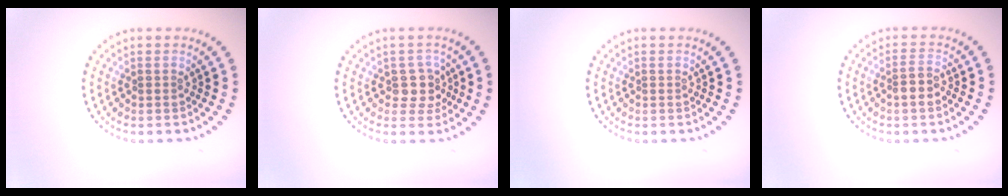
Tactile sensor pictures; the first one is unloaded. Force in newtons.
{"total": 2.4, "press": 2.0, "slide": 1.3}
{"total": 0.0}
{"total": 1.8, "press": 1.7, "slide": 0.6}